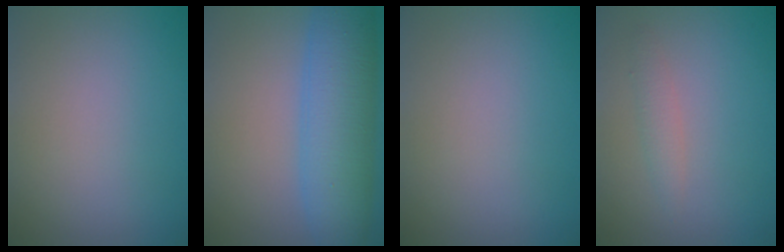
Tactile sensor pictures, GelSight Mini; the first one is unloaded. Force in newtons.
{"total": 8.4, "press": 8.4, "slide": 0.3}
{"total": 0.0}
{"total": 1.4, "press": 1.4, "slide": 0.1}